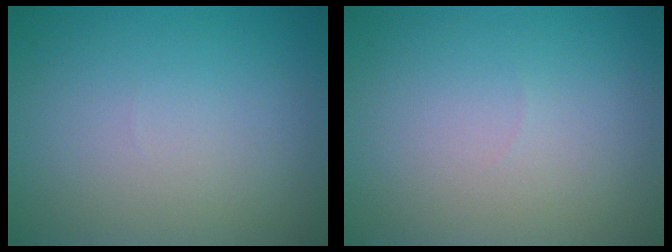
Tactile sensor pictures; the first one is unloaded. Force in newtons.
{"total": 0.0}